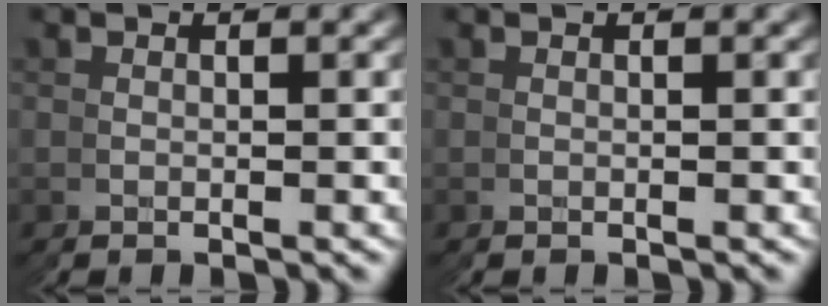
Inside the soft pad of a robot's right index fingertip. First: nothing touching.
{"total": 0.0}